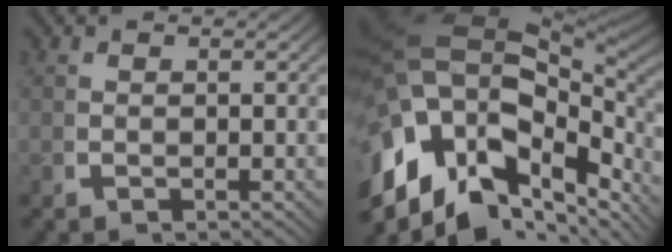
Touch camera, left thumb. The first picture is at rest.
{"total": 22.4, "force": [-0.6, 15.0, 16.6], "torque": [-0.314, -0.038, 0.005]}